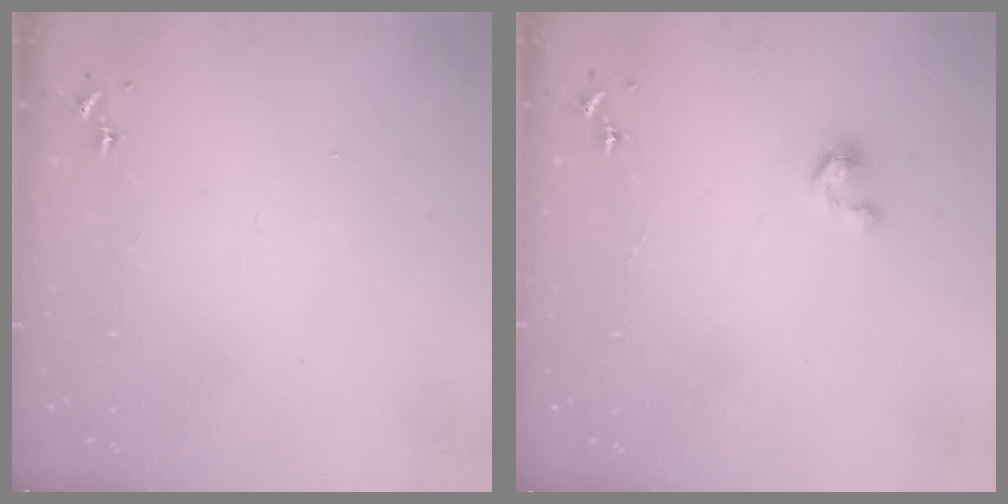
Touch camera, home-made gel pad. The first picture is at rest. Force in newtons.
{"total": 2.4, "press": 2.4, "slide": 0.2}